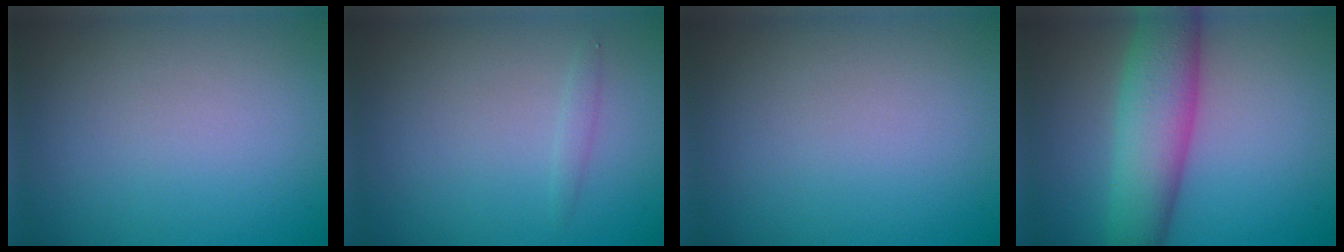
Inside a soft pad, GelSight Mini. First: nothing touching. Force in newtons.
{"total": 0.7, "press": 0.7, "slide": 0.0}
{"total": 0.0}
{"total": 7.3, "press": 7.2, "slide": 0.1}